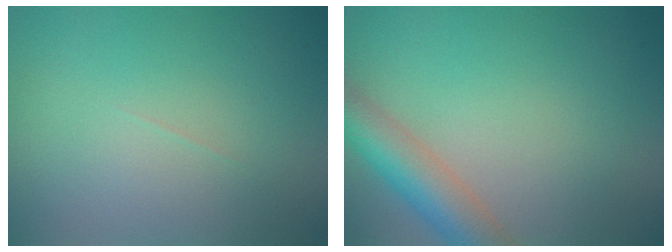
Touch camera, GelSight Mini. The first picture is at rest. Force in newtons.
{"total": 5.3, "press": 5.3, "slide": 0.3}